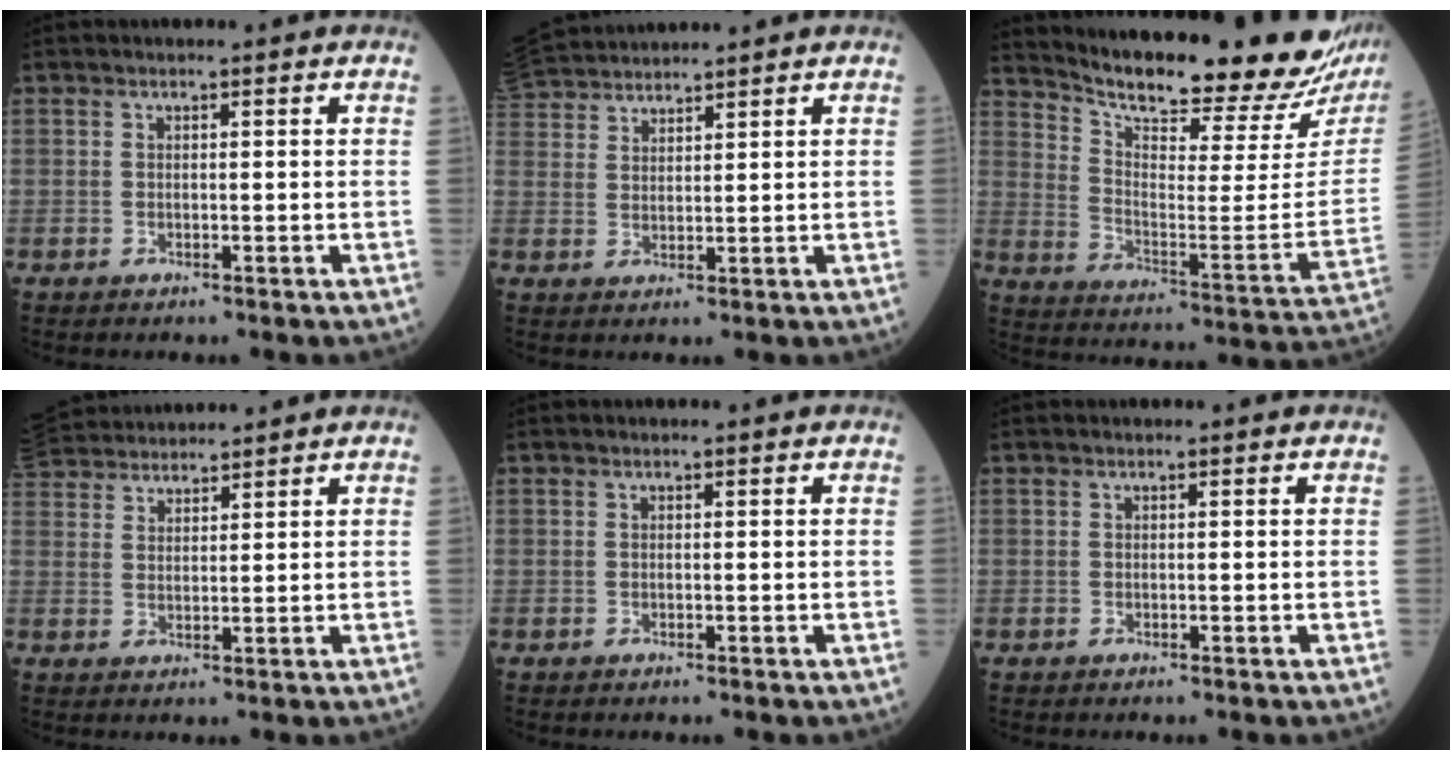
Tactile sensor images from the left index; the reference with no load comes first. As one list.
[{"total": 8.0, "force": [7.7, 0.9, 1.9], "torque": [-0.048, 0.034, 0.150]}, {"total": 26.0, "force": [23.3, 3.4, 10.9], "torque": [-0.182, -0.083, 0.312]}, {"total": 9.7, "force": [9.2, 1.5, 2.4], "torque": [-0.055, 0.043, 0.168]}, {"total": 0.0}, {"total": 0.0}]